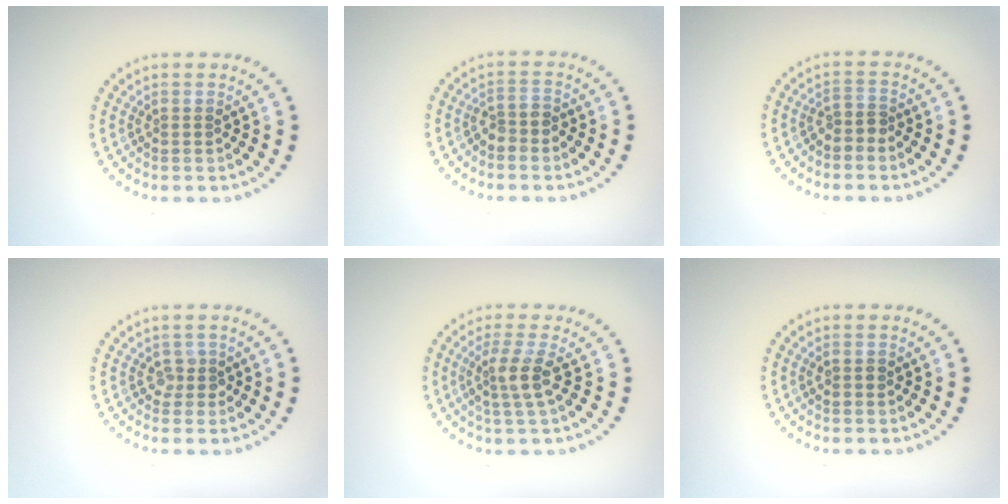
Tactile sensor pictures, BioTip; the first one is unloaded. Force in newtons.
{"total": 1.4, "press": 1.3, "slide": 0.7}
{"total": 1.6, "press": 1.2, "slide": 1.1}
{"total": 1.3, "press": 1.0, "slide": 0.8}
{"total": 2.7, "press": 2.2, "slide": 1.6}
{"total": 0.9, "press": 0.9, "slide": 0.0}